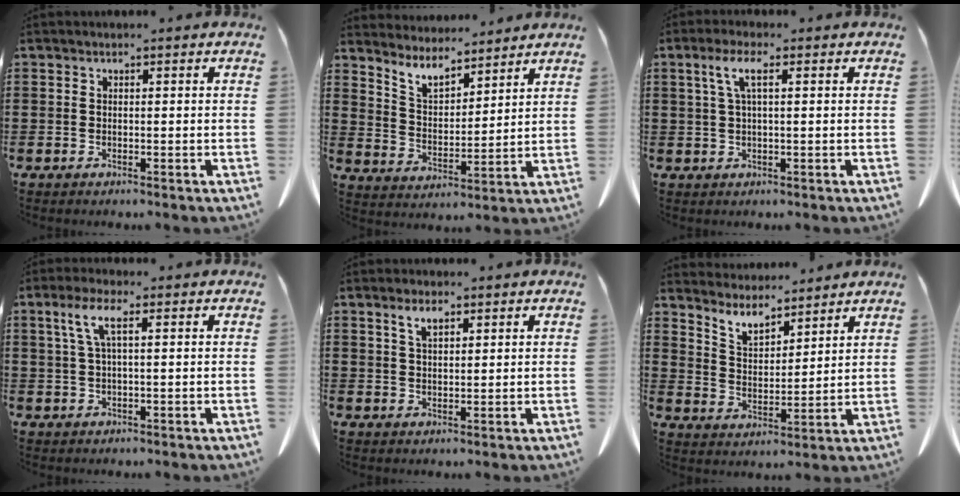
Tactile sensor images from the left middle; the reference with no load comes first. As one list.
[{"total": 6.0, "force": [5.5, 1.5, 1.6], "torque": [-0.055, -0.032, 0.099]}, {"total": 4.0, "force": [1.3, 0.9, 3.7], "torque": [-0.084, 0.005, 0.018]}, {"total": 4.3, "force": [1.5, 0.9, 4.0], "torque": [-0.092, 0.003, 0.022]}, {"total": 3.3, "force": [2.0, 1.1, 2.4], "torque": [-0.045, 0.001, 0.033]}, {"total": 5.8, "force": [5.4, 1.5, 1.4], "torque": [-0.048, -0.029, 0.097]}]